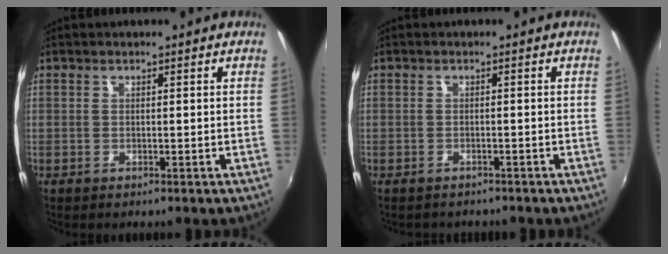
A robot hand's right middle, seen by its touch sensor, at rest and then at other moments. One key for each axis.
{"total": 2.1, "fx": -1.9, "fy": 0.8, "fz": 0.4, "tx": -0.014, "ty": -0.011, "tz": -0.029}